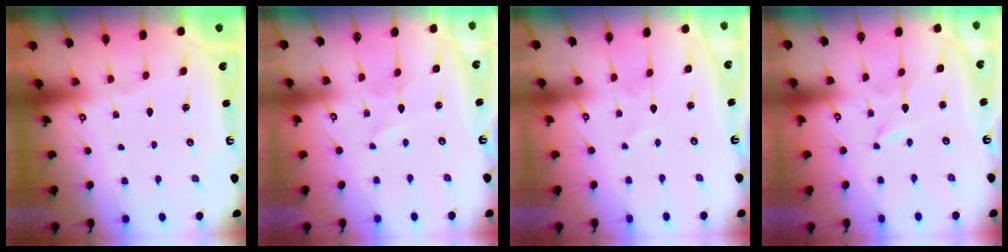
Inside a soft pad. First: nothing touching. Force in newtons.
{"total": 1.9, "press": 1.9, "slide": 0.2}
{"total": 0.0}
{"total": 0.0}